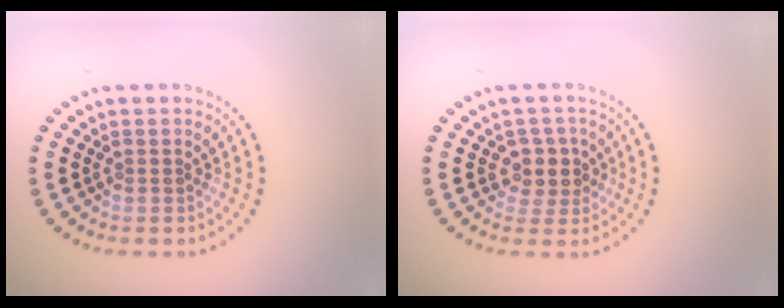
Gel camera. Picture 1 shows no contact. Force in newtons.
{"total": 2.7, "press": 2.3, "slide": 1.4}